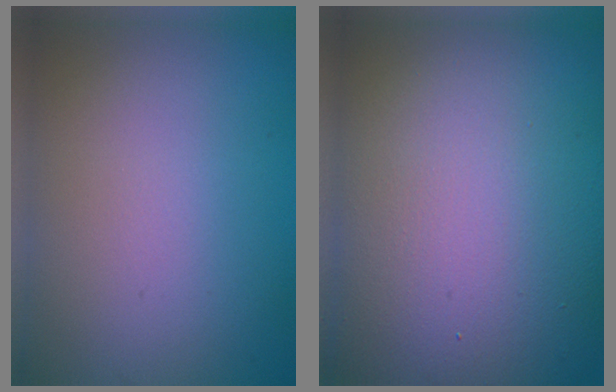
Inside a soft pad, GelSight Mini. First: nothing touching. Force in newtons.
{"total": 18.8, "press": 18.7, "slide": 1.6}